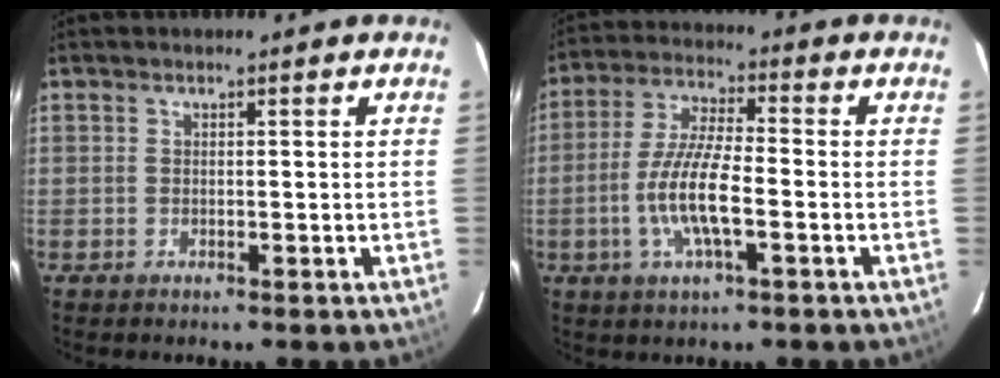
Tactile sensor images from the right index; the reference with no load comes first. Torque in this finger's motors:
{"motor_torque": [1.75, -0.39, 1.03, 0.21]}